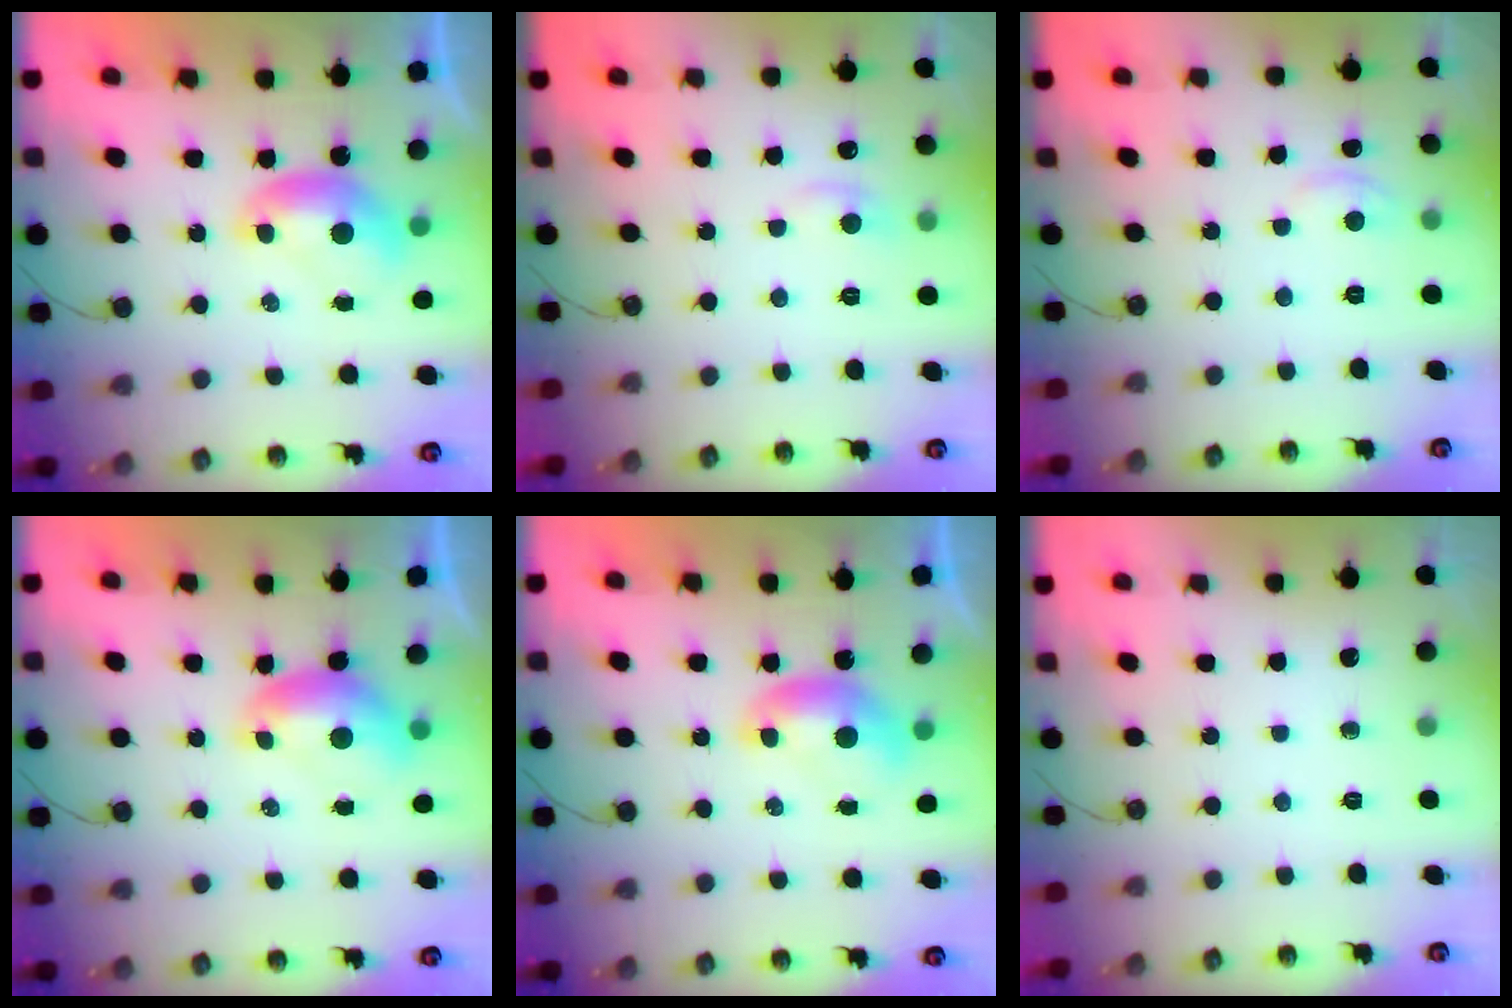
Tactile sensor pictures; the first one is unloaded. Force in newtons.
{"total": 1.7, "press": 1.4, "slide": 0.9}
{"total": 2.7, "press": 2.6, "slide": 0.5}
{"total": 0.6, "press": 0.1, "slide": 0.6}
{"total": 0.0}
{"total": 0.0}